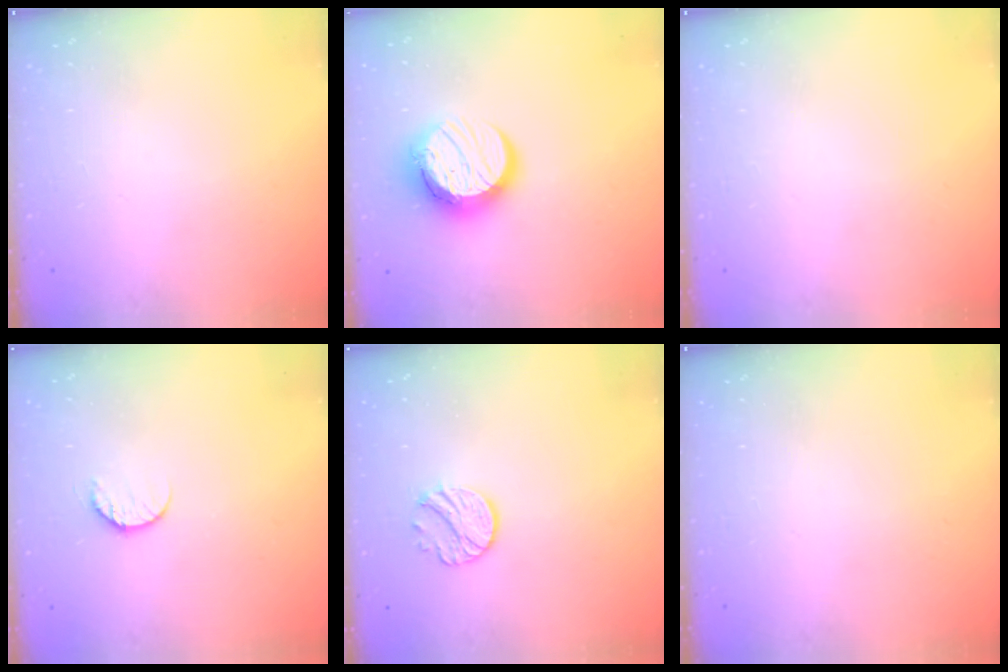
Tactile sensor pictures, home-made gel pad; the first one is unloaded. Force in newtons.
{"total": 12.4, "press": 12.3, "slide": 1.2}
{"total": 0.0}
{"total": 7.4, "press": 7.4, "slide": 0.6}
{"total": 8.5, "press": 8.5, "slide": 0.4}
{"total": 0.0}